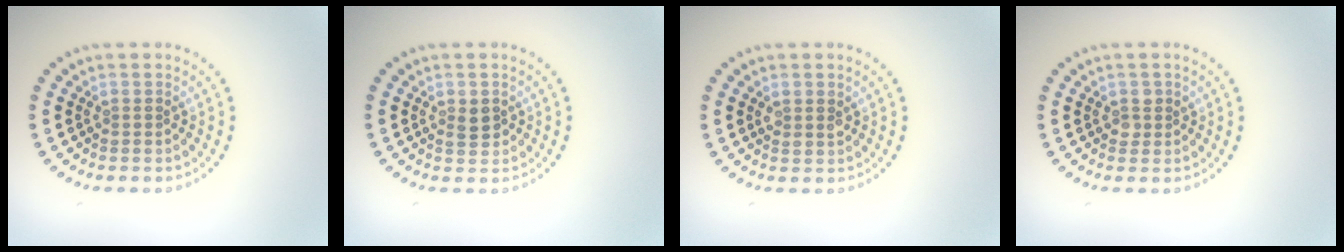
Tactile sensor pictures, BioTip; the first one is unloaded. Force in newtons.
{"total": 1.5, "press": 1.5, "slide": 0.2}
{"total": 1.4, "press": 1.3, "slide": 0.5}
{"total": 1.2, "press": 1.1, "slide": 0.4}